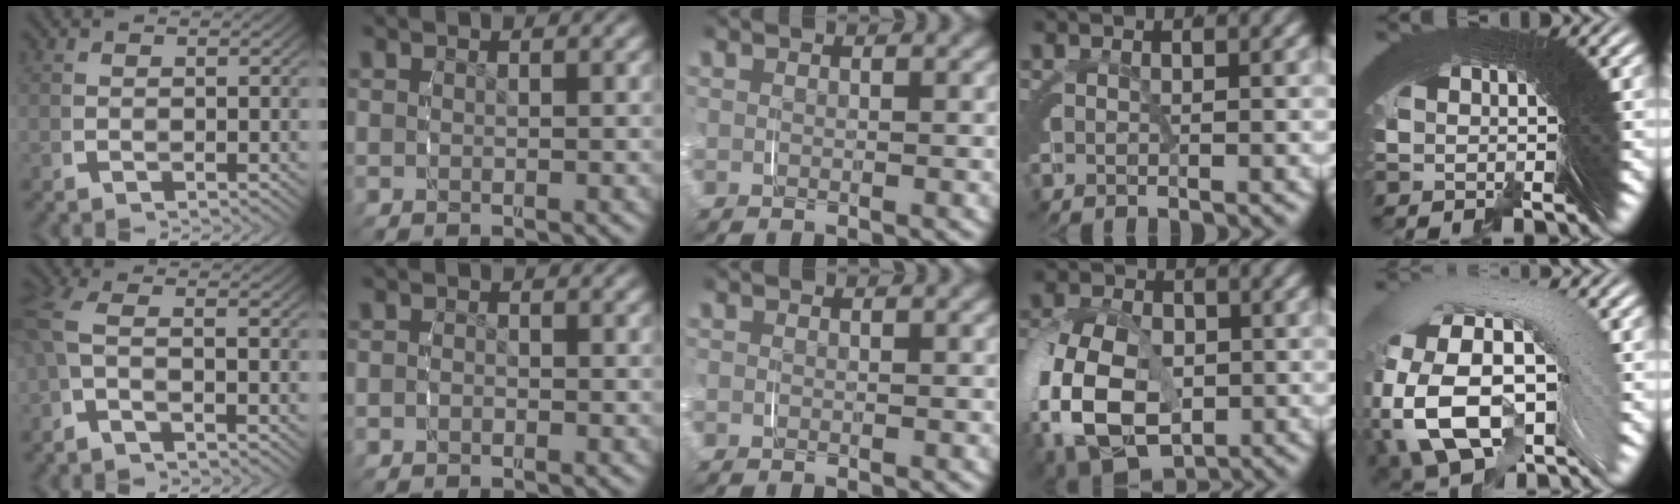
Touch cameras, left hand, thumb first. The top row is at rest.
{"thumb": {"total": 2.9, "force": [-0.1, 1.7, 2.4], "torque": [-0.063, -0.002, -0.004]}, "index": {"total": 0.8, "force": [-0.7, 0.3, 0.0], "torque": [-0.007, -0.007, -0.012]}, "middle": {"total": 0.6, "force": [-0.3, 0.5, 0.1], "torque": [-0.010, -0.006, -0.003]}, "ring": {"total": 10.8, "force": [-4.1, 8.8, 4.8], "torque": [-0.129, -0.048, -0.060]}, "little": {"total": 19.4, "force": [-0.5, -4.8, -18.8], "torque": [0.224, 0.021, -0.025]}}